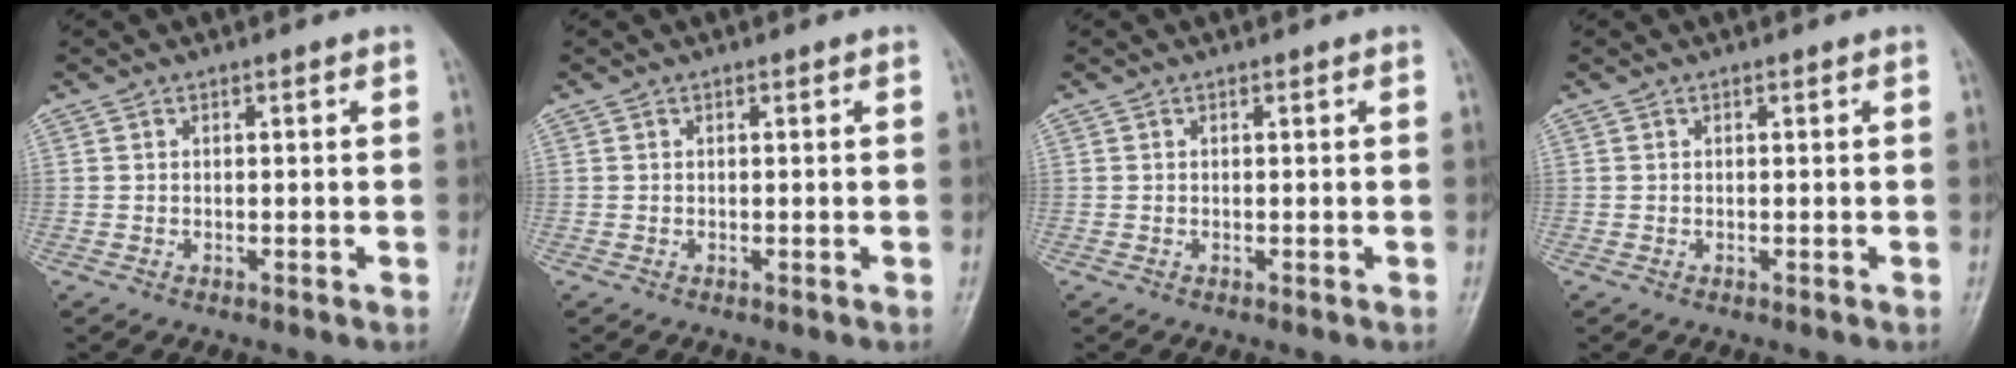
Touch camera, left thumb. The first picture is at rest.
{"total": 0.0}
{"total": 0.0}
{"total": 0.0}